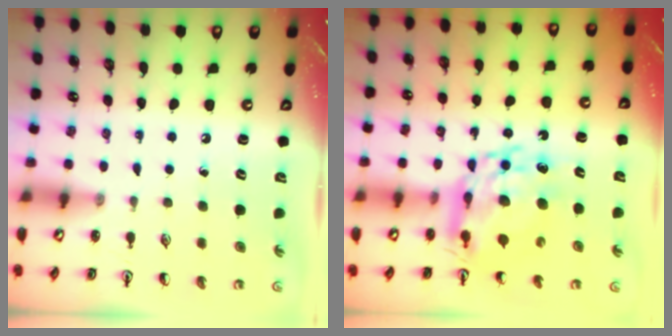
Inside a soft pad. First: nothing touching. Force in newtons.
{"total": 13.1, "press": 13.0, "slide": 1.3}